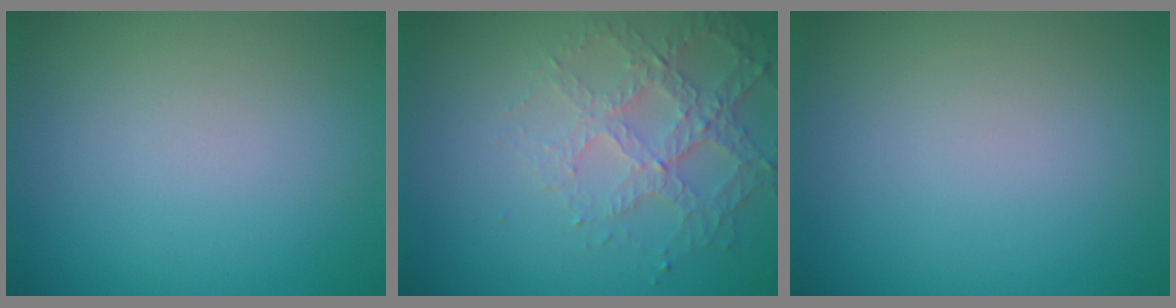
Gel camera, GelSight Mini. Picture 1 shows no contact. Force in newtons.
{"total": 4.3, "press": 3.2, "slide": 2.9}
{"total": 0.0}